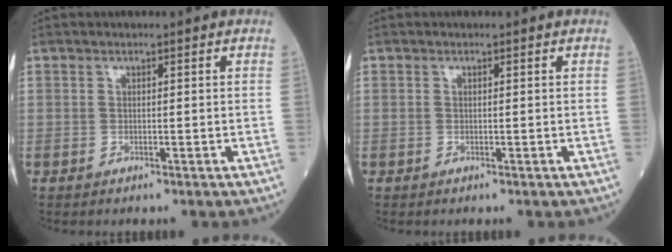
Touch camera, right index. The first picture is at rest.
{"total": 0.0}